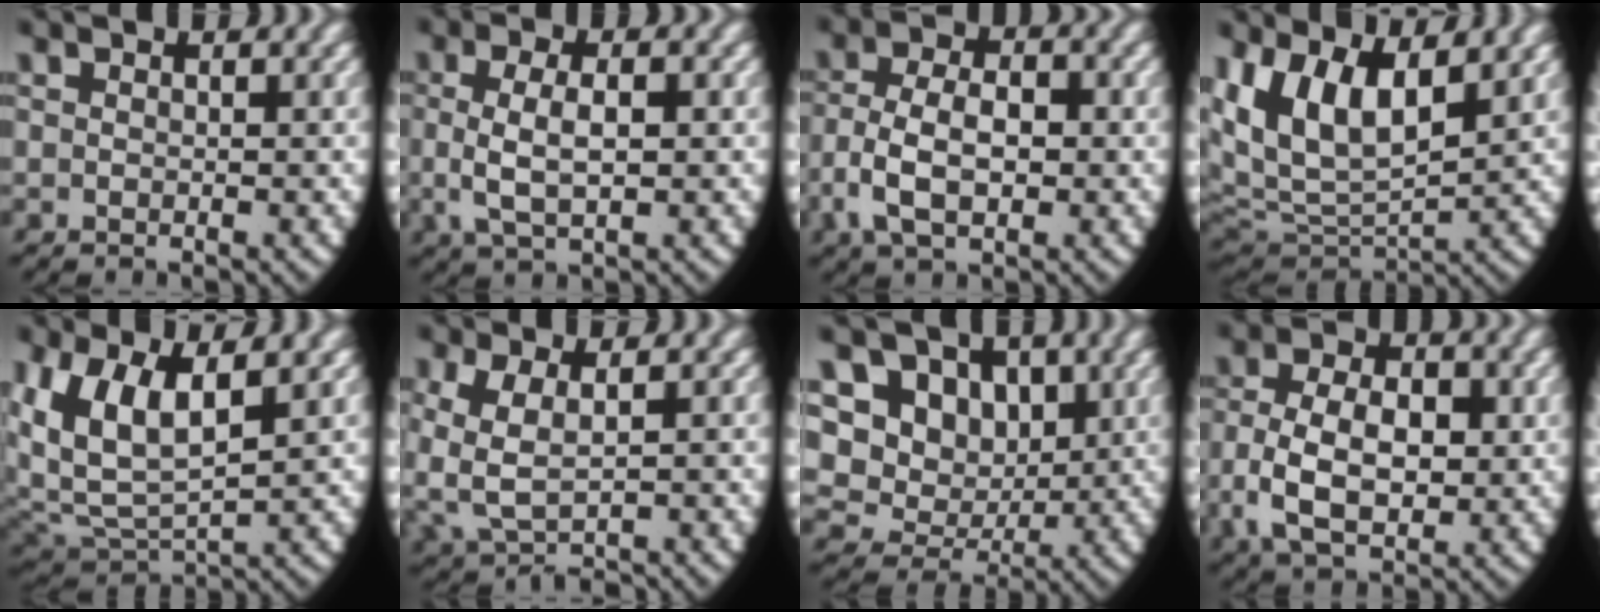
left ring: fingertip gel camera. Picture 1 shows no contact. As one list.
[{"total": 4.3, "force": [-0.1, 2.3, 3.6], "torque": [-0.087, -0.005, 0.008]}, {"total": 5.7, "force": [-1.0, 3.8, 4.1], "torque": [-0.095, -0.016, -0.009]}, {"total": 11.8, "force": [2.7, 8.9, 7.3], "torque": [-0.190, -0.021, 0.054]}, {"total": 10.3, "force": [2.8, 7.6, 6.4], "torque": [-0.179, -0.018, 0.054]}, {"total": 4.8, "force": [-0.8, 3.5, 3.3], "torque": [-0.094, -0.013, -0.001]}, {"total": 13.8, "force": [1.6, 12.0, 6.7], "torque": [-0.154, -0.030, 0.023]}, {"total": 6.9, "force": [-0.6, 4.8, 4.9], "torque": [-0.111, -0.023, 0.004]}]